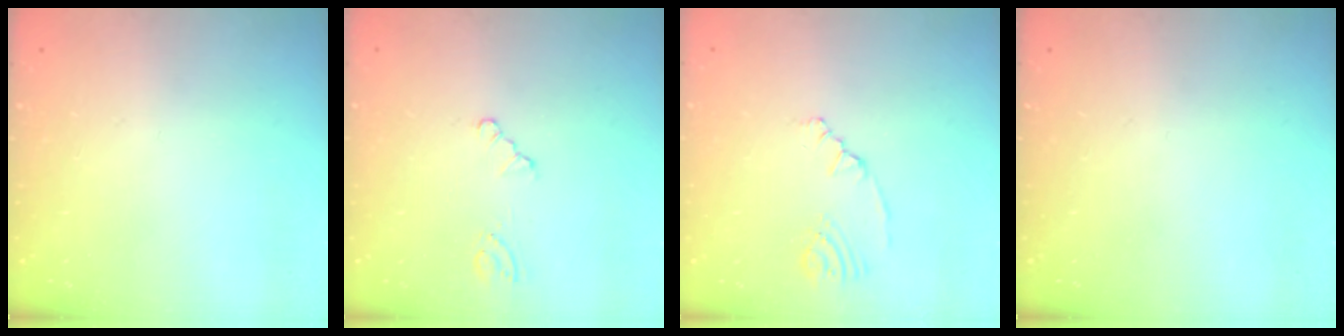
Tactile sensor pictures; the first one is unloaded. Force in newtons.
{"total": 2.1, "press": 2.1, "slide": 0.3}
{"total": 2.4, "press": 2.1, "slide": 1.2}
{"total": 0.0}